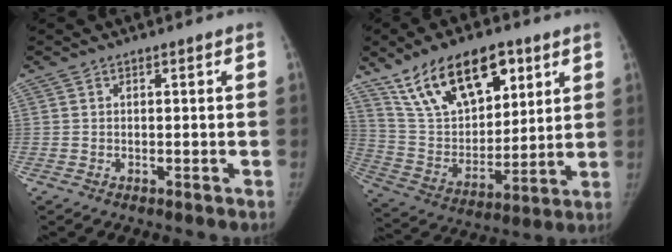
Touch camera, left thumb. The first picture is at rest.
{"total": 21.0, "force": [12.2, 10.9, 13.3], "torque": [-0.188, -0.036, 0.229]}